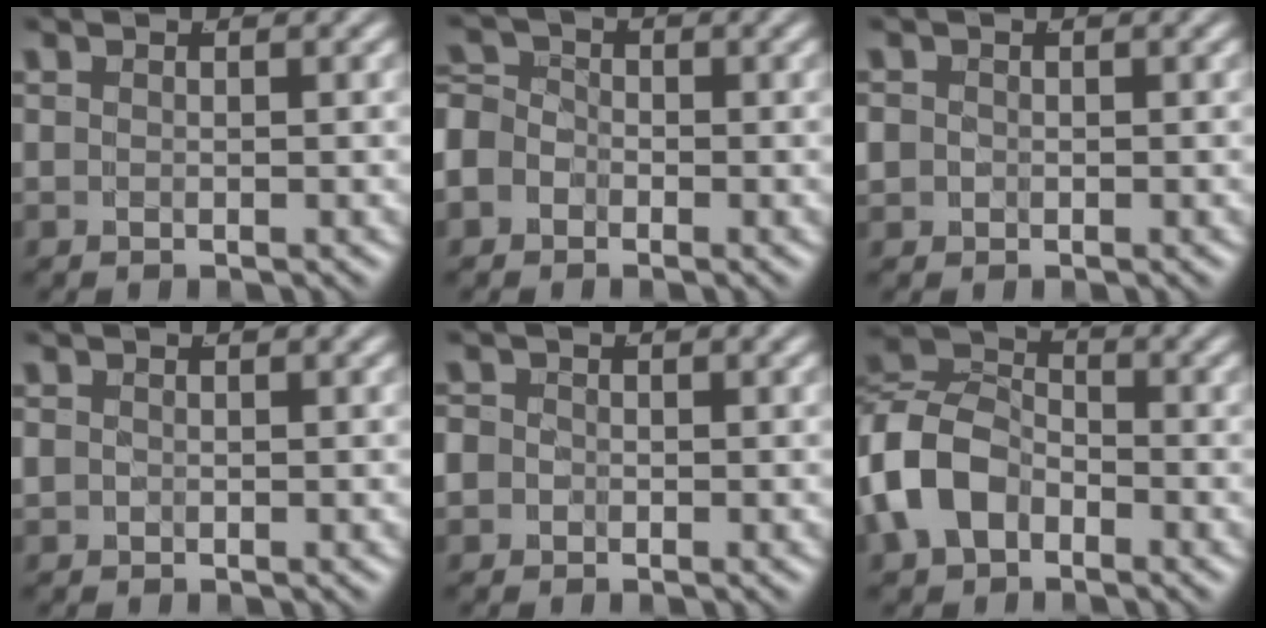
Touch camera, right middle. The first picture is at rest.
{"total": 5.8, "force": [-1.4, 5.3, 1.9], "torque": [-0.051, -0.017, -0.029]}
{"total": 1.8, "force": [-0.2, 1.7, 0.6], "torque": [-0.024, -0.008, -0.002]}
{"total": 1.0, "force": [-0.1, 0.9, 0.4], "torque": [-0.017, -0.005, 0.002]}
{"total": 3.1, "force": [-0.6, 2.9, 0.9], "torque": [-0.035, -0.011, -0.012]}
{"total": 9.8, "force": [-1.6, 8.6, 4.5], "torque": [-0.127, -0.018, -0.031]}